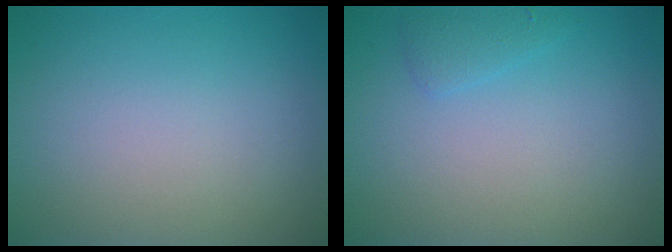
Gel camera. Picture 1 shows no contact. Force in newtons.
{"total": 1.2, "press": 1.2, "slide": 0.1}